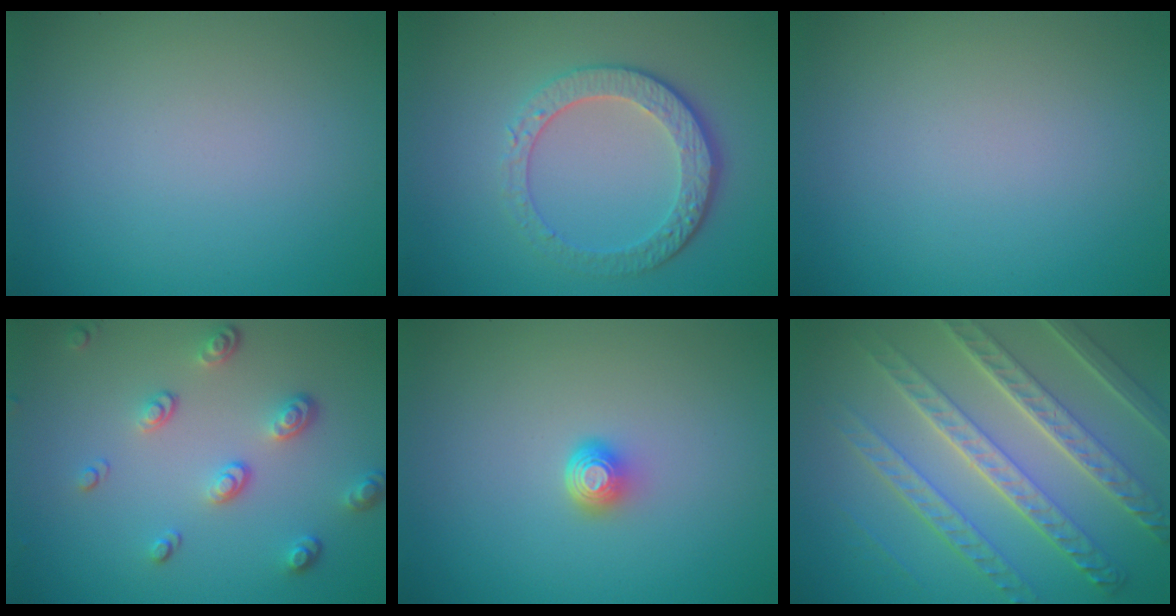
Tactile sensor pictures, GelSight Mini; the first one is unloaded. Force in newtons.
{"total": 4.7, "press": 3.3, "slide": 3.3}
{"total": 0.0}
{"total": 3.4, "press": 2.6, "slide": 2.3}
{"total": 1.8, "press": 1.3, "slide": 1.3}
{"total": 8.2, "press": 6.4, "slide": 5.1}